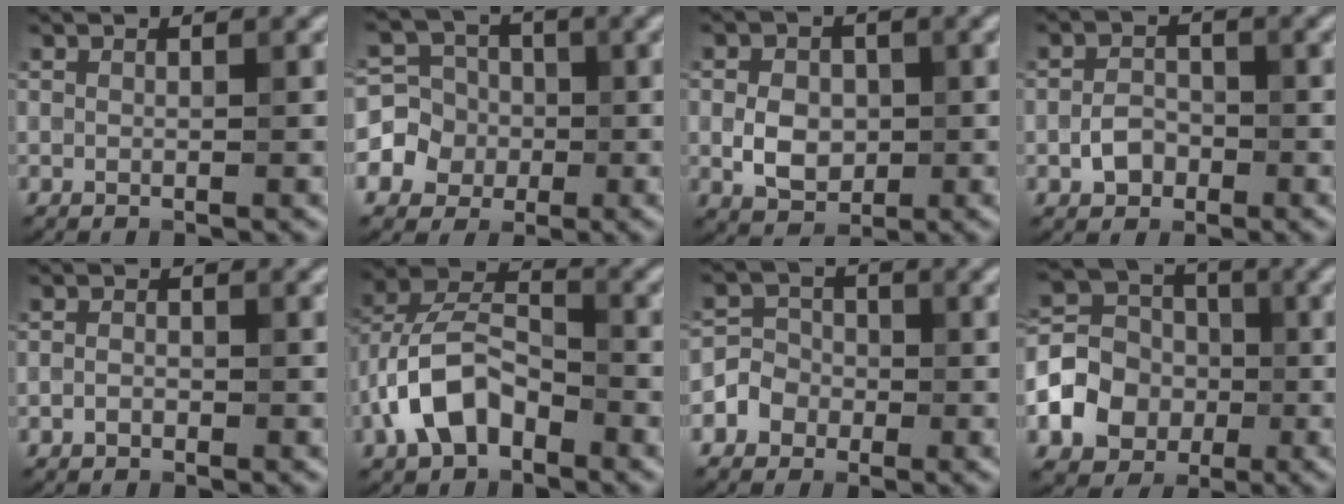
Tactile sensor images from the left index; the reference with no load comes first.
{"total": 5.7, "force": [-1.2, 5.4, 1.2], "torque": [-0.009, 0.016, -0.042]}
{"total": 3.8, "force": [-0.4, 3.0, 2.4], "torque": [-0.041, -0.002, -0.009]}
{"total": 2.4, "force": [-1.0, 1.8, 1.2], "torque": [-0.019, 0.004, -0.024]}
{"total": 1.0, "force": [-0.5, 0.8, 0.5], "torque": [-0.009, 0.000, -0.012]}
{"total": 7.1, "force": [-3.2, 4.3, 4.7], "torque": [-0.094, 0.011, -0.067]}
{"total": 3.0, "force": [-1.2, 2.7, 0.5], "torque": [0.014, 0.007, -0.032]}
{"total": 6.5, "force": [-1.9, 5.5, 2.8], "torque": [-0.052, 0.006, -0.048]}